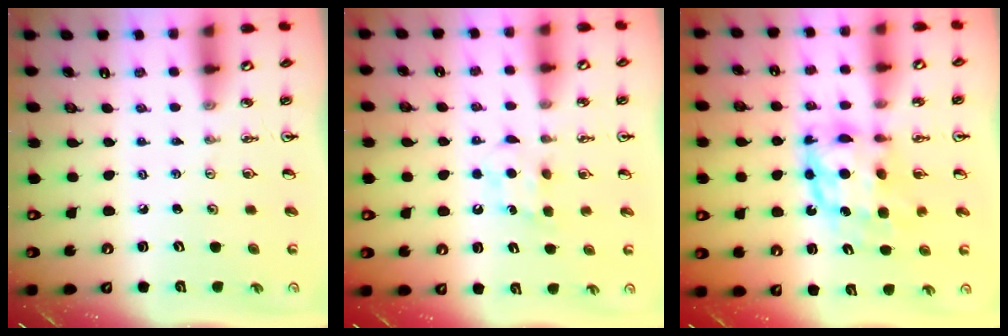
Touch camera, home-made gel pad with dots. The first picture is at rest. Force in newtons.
{"total": 5.4, "press": 5.3, "slide": 0.9}
{"total": 9.5, "press": 9.5, "slide": 0.9}